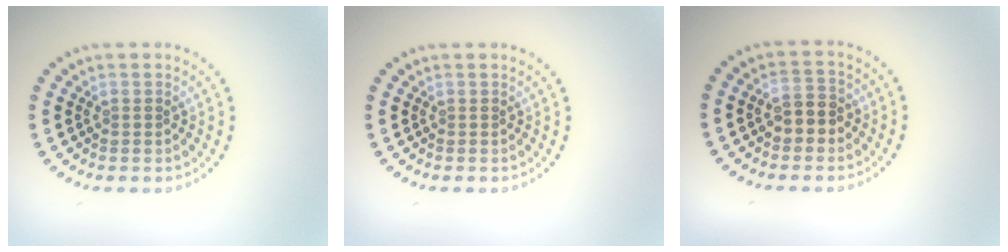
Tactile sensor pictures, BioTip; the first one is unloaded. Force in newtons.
{"total": 0.0}
{"total": 2.4, "press": 2.3, "slide": 0.6}